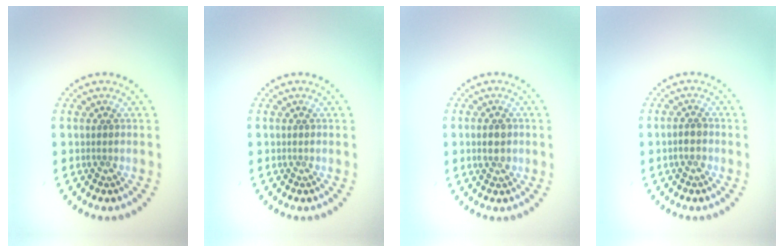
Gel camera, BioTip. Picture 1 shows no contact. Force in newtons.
{"total": 0.0}
{"total": 2.4, "press": 2.4, "slide": 0.1}
{"total": 1.3, "press": 1.2, "slide": 0.6}